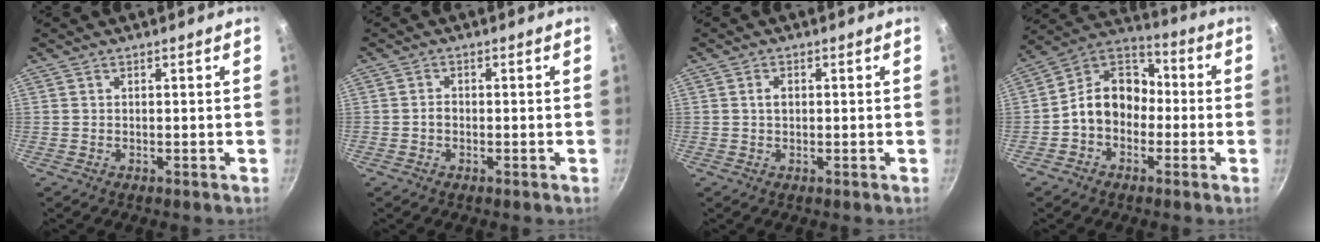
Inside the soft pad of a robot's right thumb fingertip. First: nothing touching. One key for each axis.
{"total": 1.4, "fx": -0.4, "fy": 1.0, "fz": 0.8, "tx": -0.010, "ty": 0.009, "tz": -0.009}
{"total": 1.7, "fx": 0.2, "fy": 1.2, "fz": 1.2, "tx": -0.017, "ty": 0.003, "tz": 0.003}
{"total": 12.0, "fx": -2.2, "fy": 9.5, "fz": 7.0, "tx": -0.075, "ty": 0.052, "tz": -0.062}